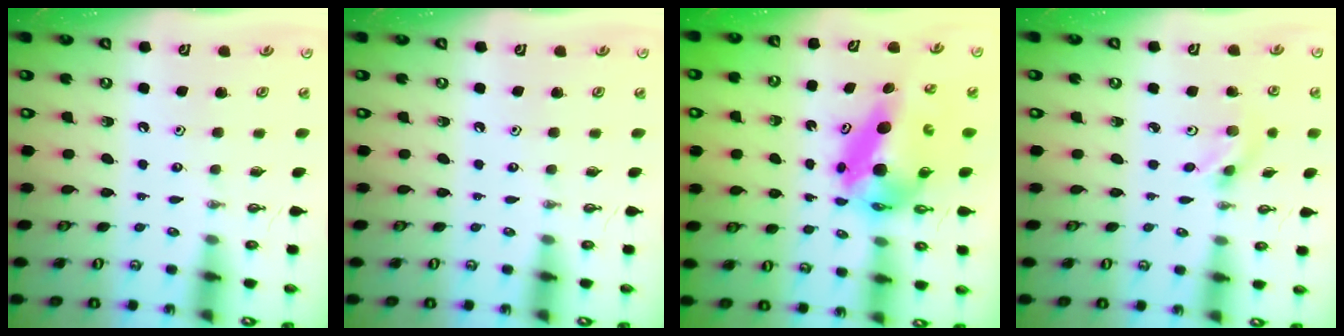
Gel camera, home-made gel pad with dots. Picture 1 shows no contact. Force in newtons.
{"total": 0.0}
{"total": 7.2, "press": 7.2, "slide": 0.3}
{"total": 2.9, "press": 2.8, "slide": 0.8}